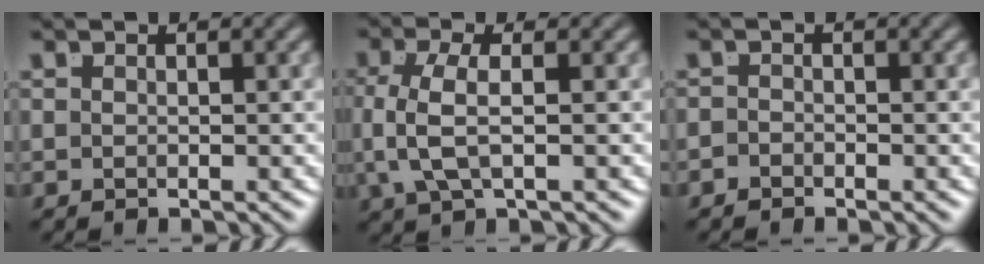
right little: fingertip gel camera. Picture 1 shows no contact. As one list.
[{"total": 4.1, "force": [0.0, 1.8, 3.7], "torque": [-0.094, -0.012, 0.011]}, {"total": 1.2, "force": [-1.1, -0.2, -0.3], "torque": [0.008, -0.013, -0.015]}]